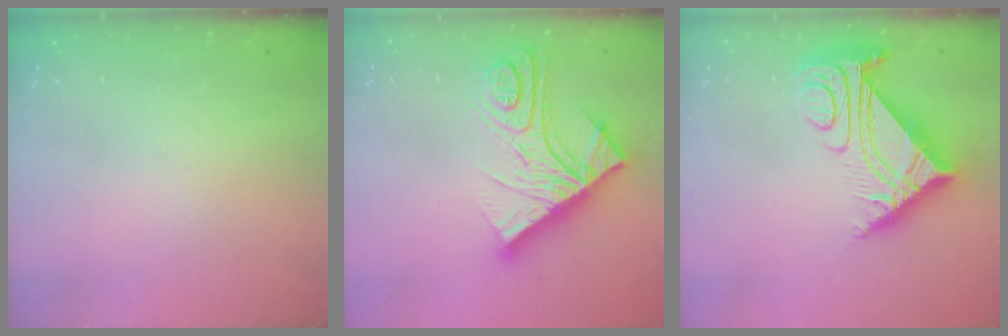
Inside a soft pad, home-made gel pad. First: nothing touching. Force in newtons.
{"total": 21.6, "press": 21.5, "slide": 2.3}
{"total": 10.3, "press": 10.2, "slide": 1.2}